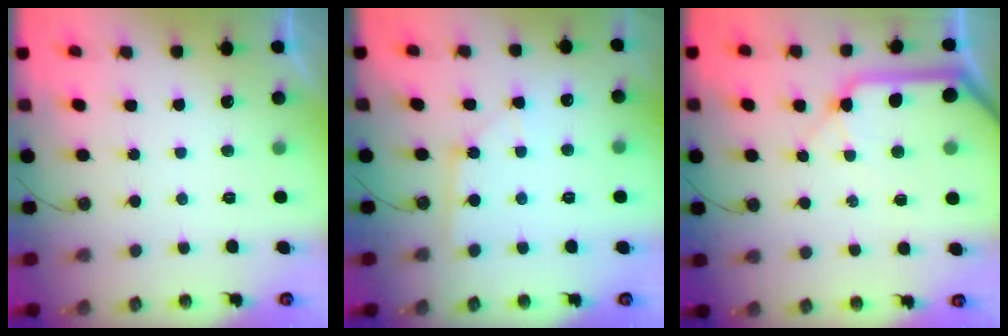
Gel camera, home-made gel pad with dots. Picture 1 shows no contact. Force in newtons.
{"total": 2.7, "press": 2.7, "slide": 0.4}
{"total": 14.2, "press": 14.0, "slide": 2.4}